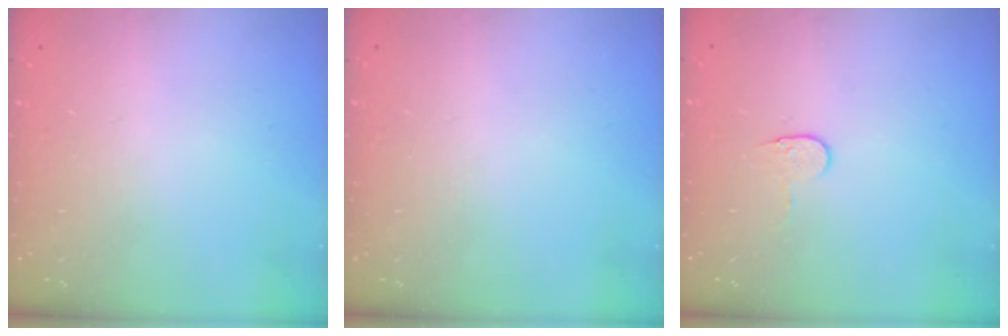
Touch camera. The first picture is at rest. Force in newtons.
{"total": 0.0}
{"total": 4.1, "press": 4.1, "slide": 0.4}